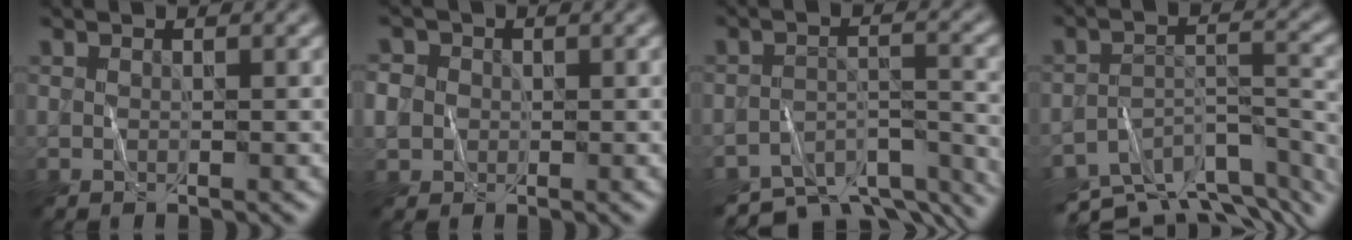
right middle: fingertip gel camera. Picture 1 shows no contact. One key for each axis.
{"total": 3.4, "fx": 0.1, "fy": 3.2, "fz": 1.2, "tx": -0.022, "ty": 0.016, "tz": -0.011}
{"total": 9.5, "fx": -8.4, "fy": 3.2, "fz": 3.2, "tx": -0.050, "ty": -0.008, "tz": -0.111}
{"total": 9.9, "fx": -8.0, "fy": 3.5, "fz": 4.7, "tx": -0.086, "ty": -0.013, "tz": -0.114}